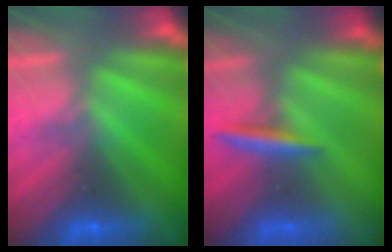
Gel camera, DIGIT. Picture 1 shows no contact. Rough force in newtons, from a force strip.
{"total": 2.9}